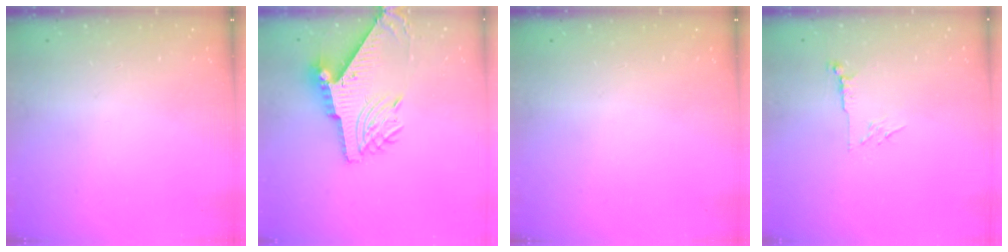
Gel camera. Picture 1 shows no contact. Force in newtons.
{"total": 12.0, "press": 11.9, "slide": 1.4}
{"total": 0.0}
{"total": 5.1, "press": 5.1, "slide": 0.4}